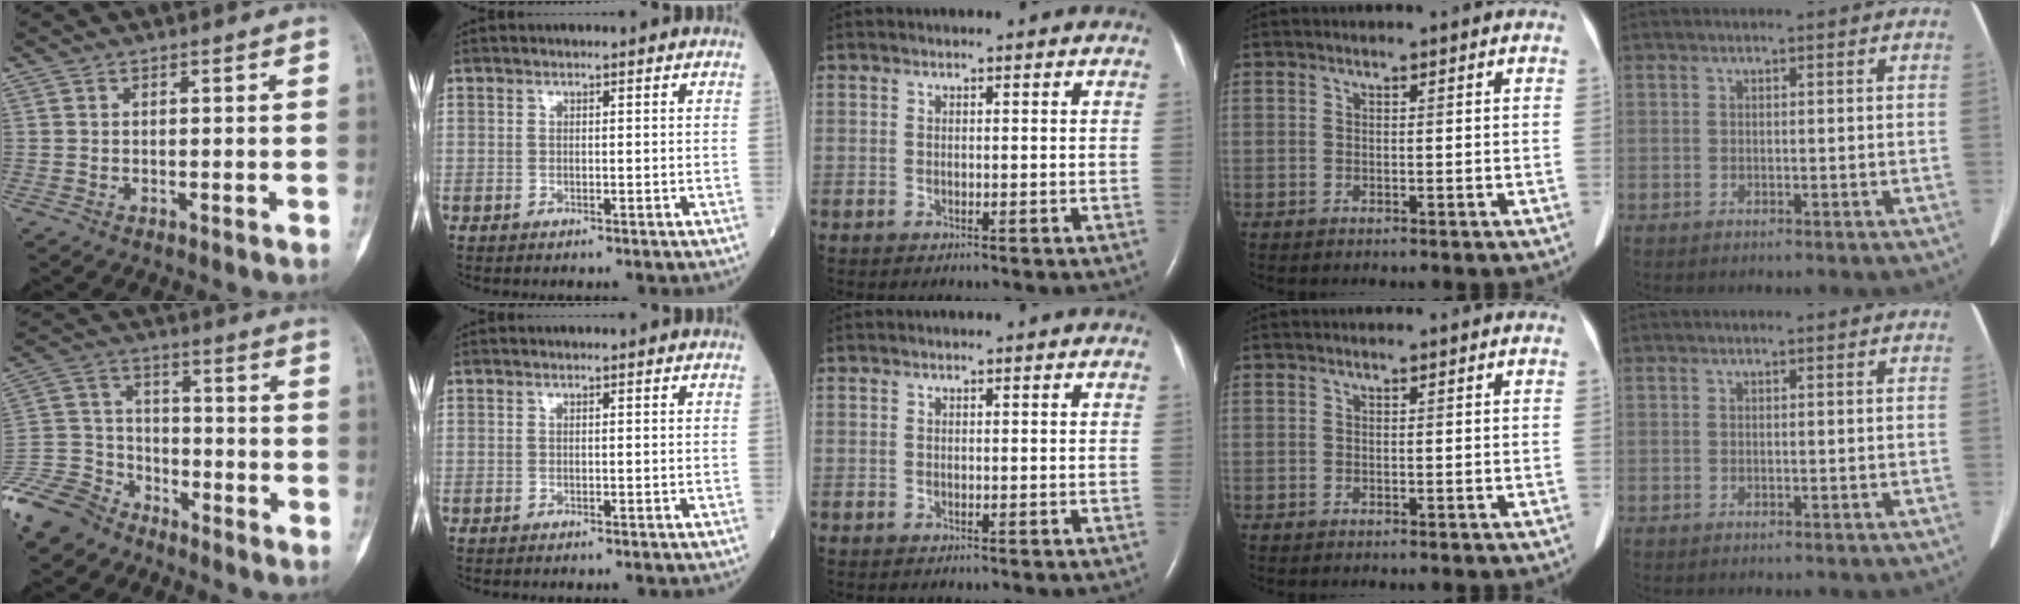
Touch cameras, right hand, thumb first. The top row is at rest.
{"thumb": {"total": 13.0, "force": [-10.5, 7.0, 2.9], "torque": [-0.056, 0.055, -0.208]}}